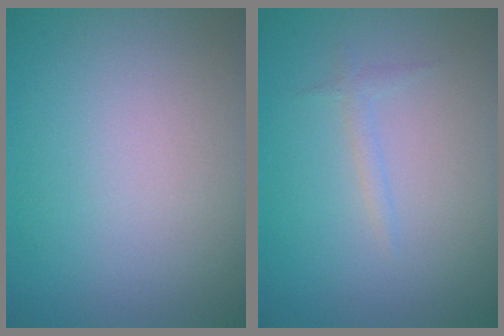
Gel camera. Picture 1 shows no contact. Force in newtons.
{"total": 0.8, "press": 0.8, "slide": 0.1}